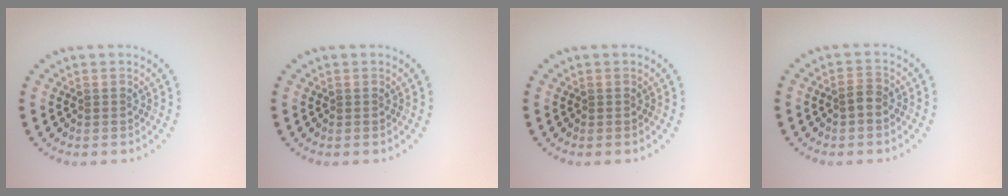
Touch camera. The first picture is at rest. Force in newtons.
{"total": 0.0}
{"total": 0.0}
{"total": 1.2, "press": 1.2, "slide": 0.3}